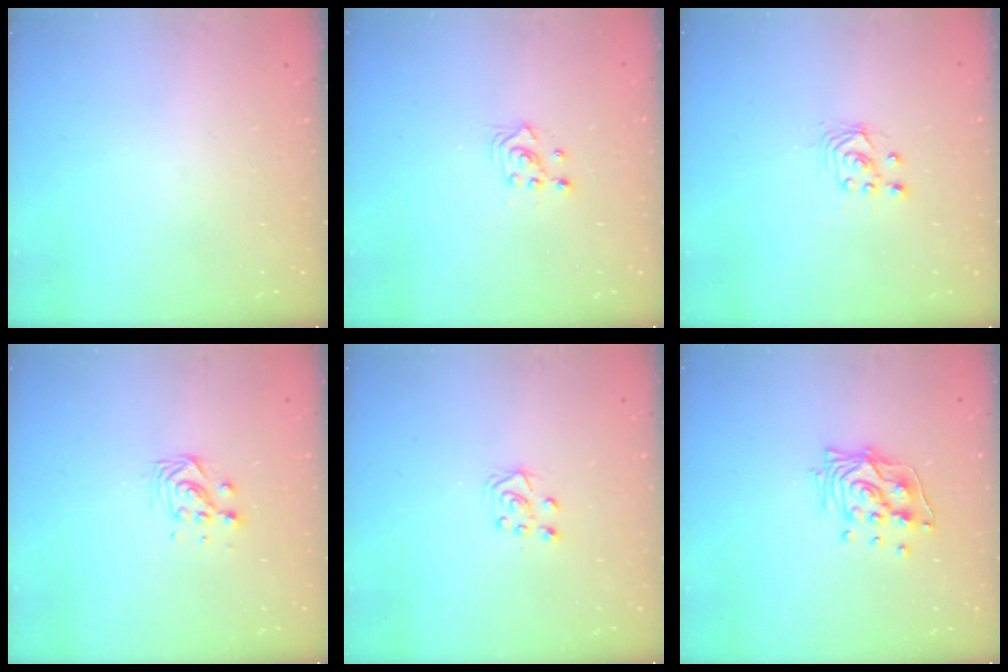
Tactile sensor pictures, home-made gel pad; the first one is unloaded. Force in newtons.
{"total": 2.7, "press": 2.7, "slide": 0.2}
{"total": 2.7, "press": 2.7, "slide": 0.2}
{"total": 3.7, "press": 3.7, "slide": 0.1}
{"total": 5.8, "press": 5.8, "slide": 0.5}
{"total": 11.3, "press": 11.2, "slide": 1.8}